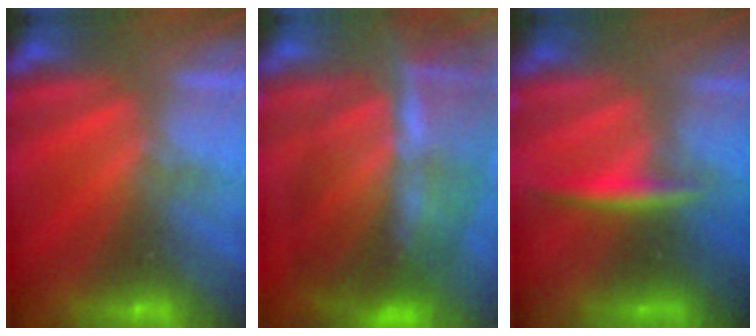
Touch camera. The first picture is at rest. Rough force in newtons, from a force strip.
{"total": 10.2}
{"total": 2.5}